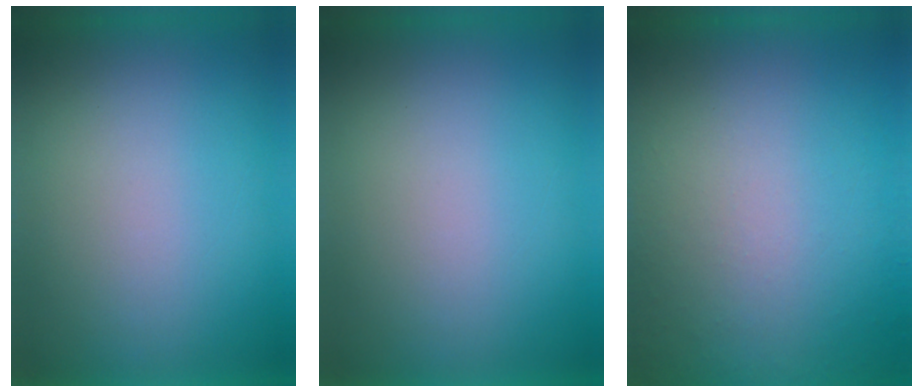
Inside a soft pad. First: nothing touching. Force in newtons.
{"total": 0.0}
{"total": 8.3}